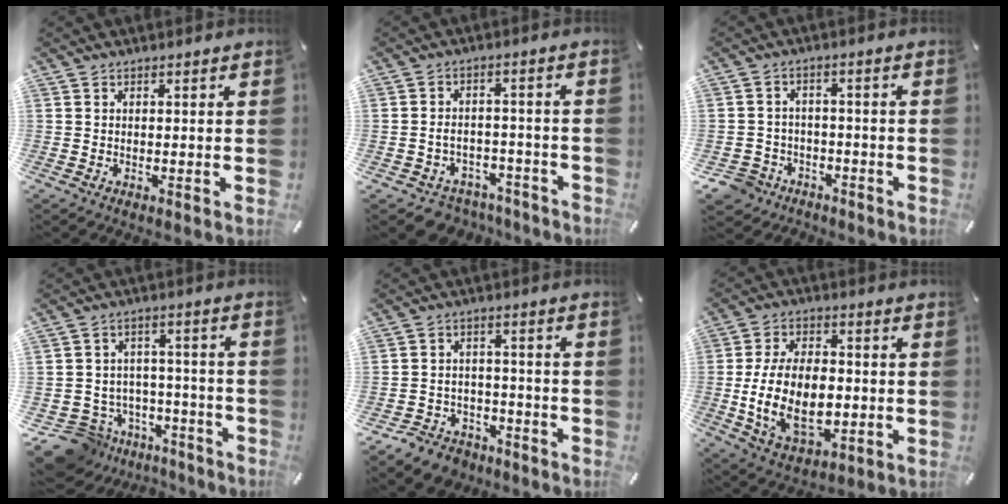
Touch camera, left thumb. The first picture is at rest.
{"total": 4.8, "force": [-2.1, 4.0, 1.6], "torque": [-0.030, 0.014, -0.037]}
{"total": 6.0, "force": [-3.4, 4.8, 1.0], "torque": [-0.037, 0.018, -0.067]}
{"total": 10.7, "force": [-6.4, 8.2, 2.3], "torque": [-0.048, 0.041, -0.103]}
{"total": 7.1, "force": [-5.4, 4.3, 1.5], "torque": [-0.025, 0.034, -0.100]}
{"total": 17.5, "force": [-2.0, 11.3, 13.3], "torque": [-0.262, -0.006, -0.036]}